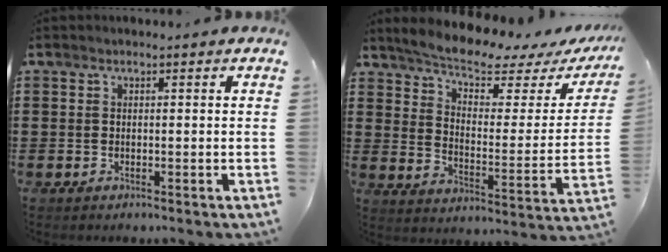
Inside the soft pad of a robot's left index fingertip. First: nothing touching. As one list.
[{"total": 5.8, "force": [5.2, 0.8, 2.4], "torque": [-0.068, -0.038, 0.082]}]